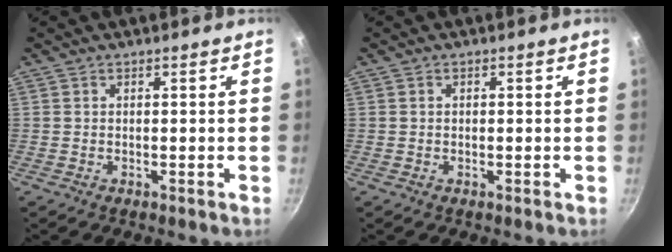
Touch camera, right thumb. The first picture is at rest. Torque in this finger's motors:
{"motor_torque": [-0.47, 0.17, 0.16, 0.43, -0.02]}